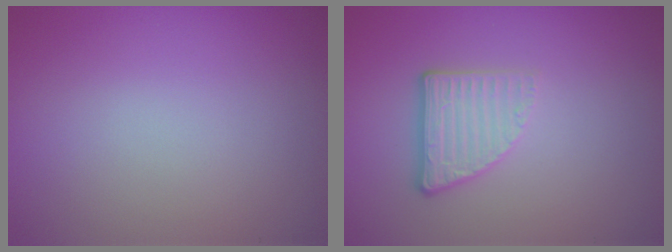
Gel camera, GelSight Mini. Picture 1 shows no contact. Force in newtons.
{"total": 3.0, "press": 2.1, "slide": 2.1}